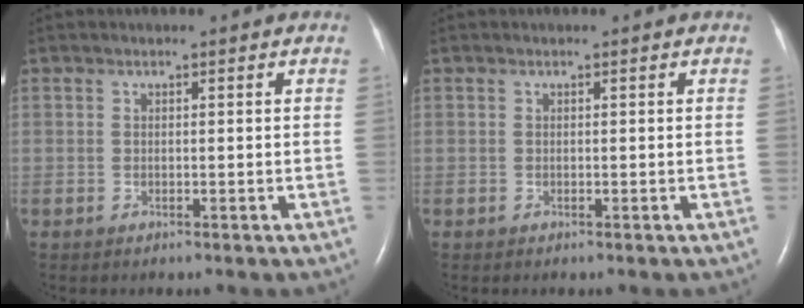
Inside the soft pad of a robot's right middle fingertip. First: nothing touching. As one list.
[{"total": 0.0}]